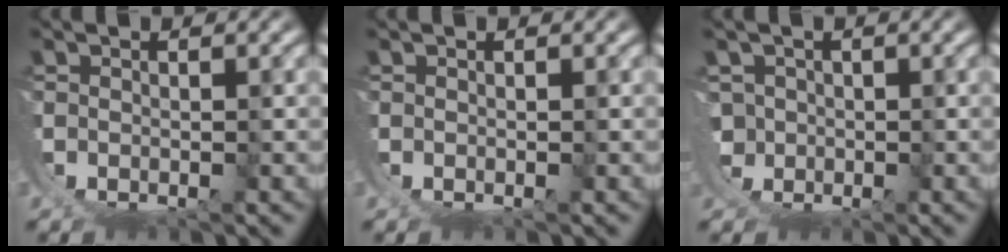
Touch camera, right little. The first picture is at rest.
{"total": 0.0}
{"total": 5.8, "force": [-1.0, 5.3, 2.1], "torque": [-0.068, -0.036, -0.011]}